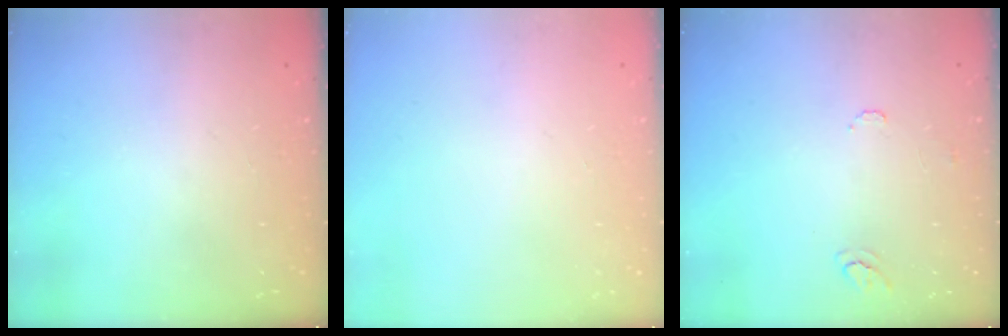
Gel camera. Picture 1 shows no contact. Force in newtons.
{"total": 0.0}
{"total": 5.9, "press": 5.9, "slide": 0.6}